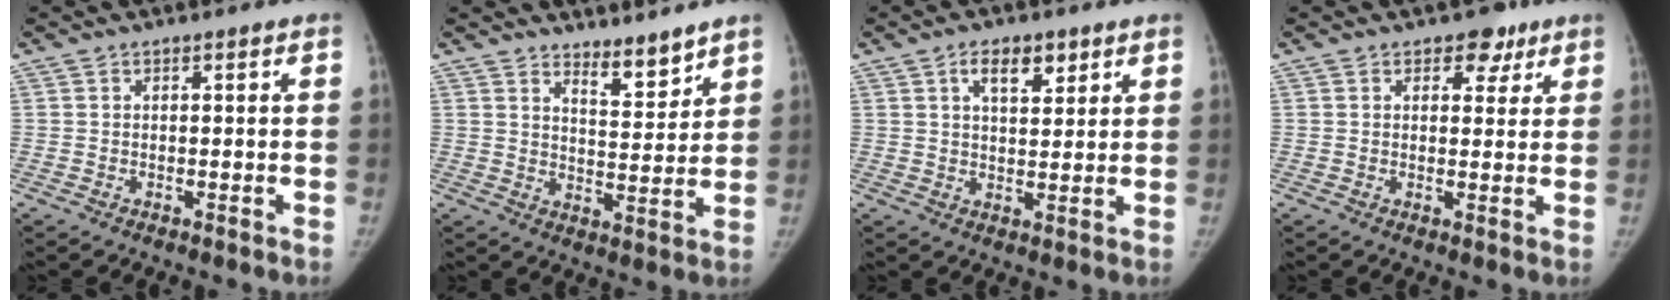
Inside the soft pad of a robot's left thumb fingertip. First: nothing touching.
{"total": 5.6, "force": [5.0, 1.5, 2.2], "torque": [-0.020, -0.049, 0.087]}
{"total": 6.2, "force": [3.3, 3.2, 4.2], "torque": [-0.046, -0.017, 0.052]}
{"total": 4.3, "force": [2.6, 3.0, 1.8], "torque": [0.007, -0.009, 0.031]}